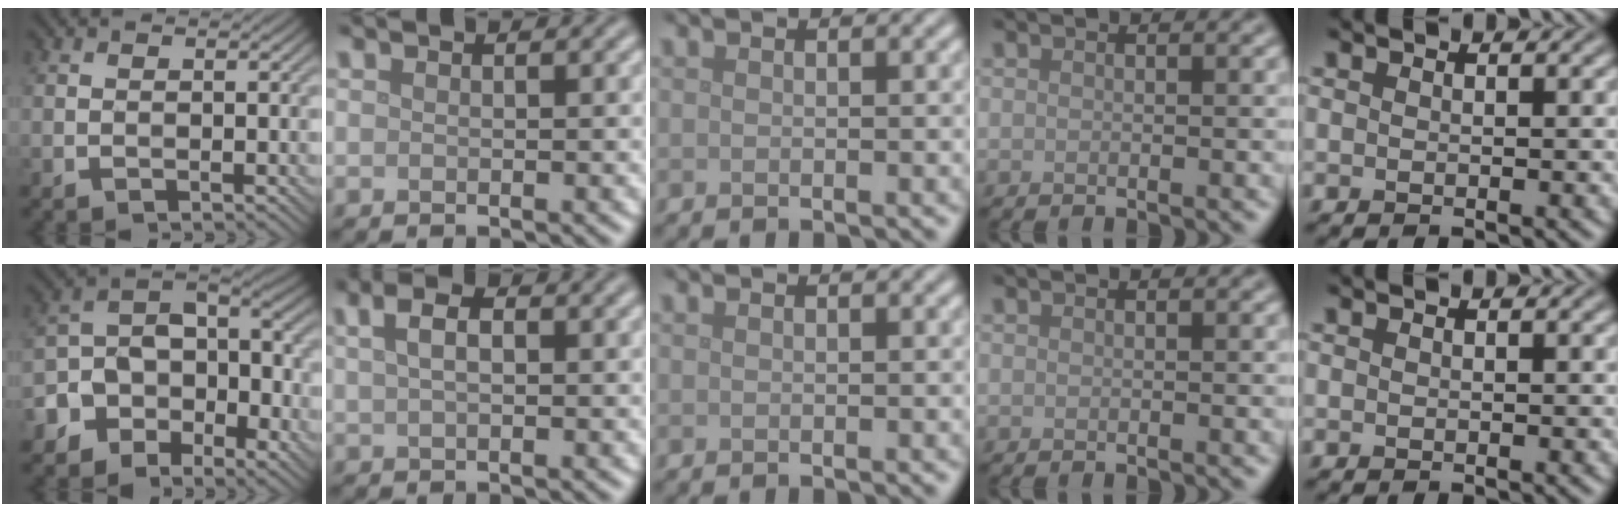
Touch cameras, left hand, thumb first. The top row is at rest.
{"thumb": {"total": 9.8, "force": [-5.2, 6.7, 4.8], "torque": [-0.076, -0.004, -0.112]}, "index": {"total": 3.5, "force": [1.4, 1.8, 2.6], "torque": [-0.045, 0.011, 0.012]}}